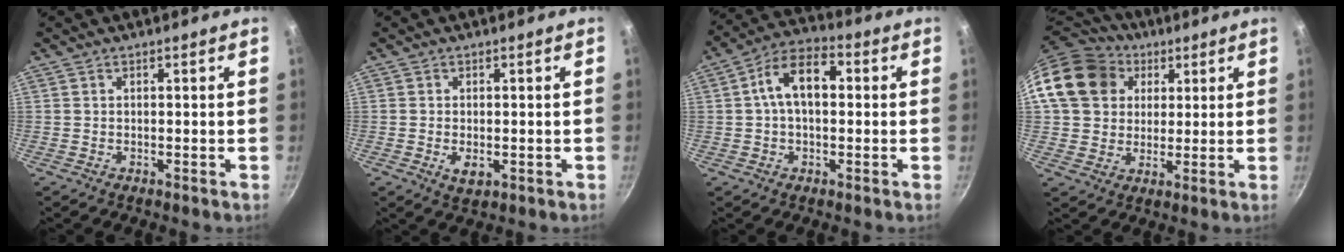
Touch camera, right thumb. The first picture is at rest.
{"total": 3.4, "force": [-0.8, 2.0, 2.6], "torque": [-0.043, -0.005, -0.008]}
{"total": 10.4, "force": [1.2, 6.2, 8.3], "torque": [-0.123, 0.034, 0.007]}
{"total": 16.7, "force": [5.1, 13.8, 7.9], "torque": [-0.135, 0.021, 0.086]}